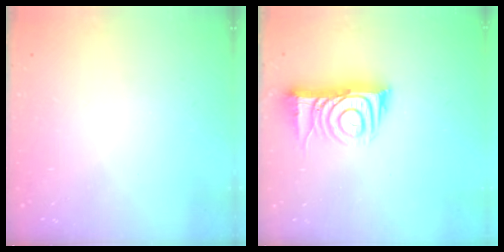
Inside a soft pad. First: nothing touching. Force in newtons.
{"total": 11.5, "press": 11.4, "slide": 1.1}